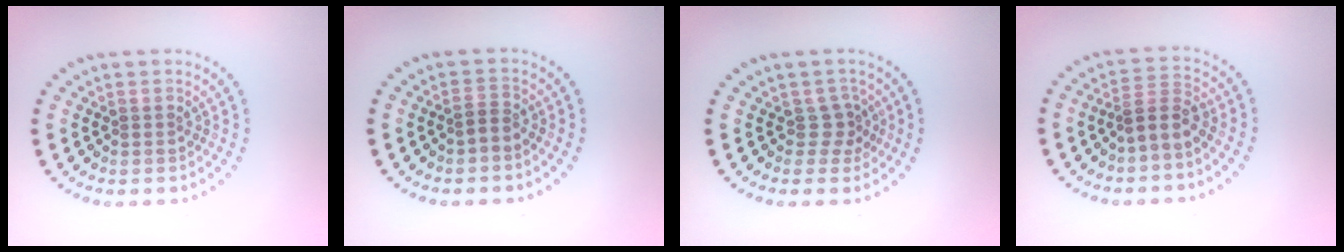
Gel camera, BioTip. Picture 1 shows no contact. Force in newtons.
{"total": 1.3, "press": 0.9, "slide": 0.9}
{"total": 1.8, "press": 1.3, "slide": 1.3}
{"total": 2.1, "press": 1.7, "slide": 1.3}